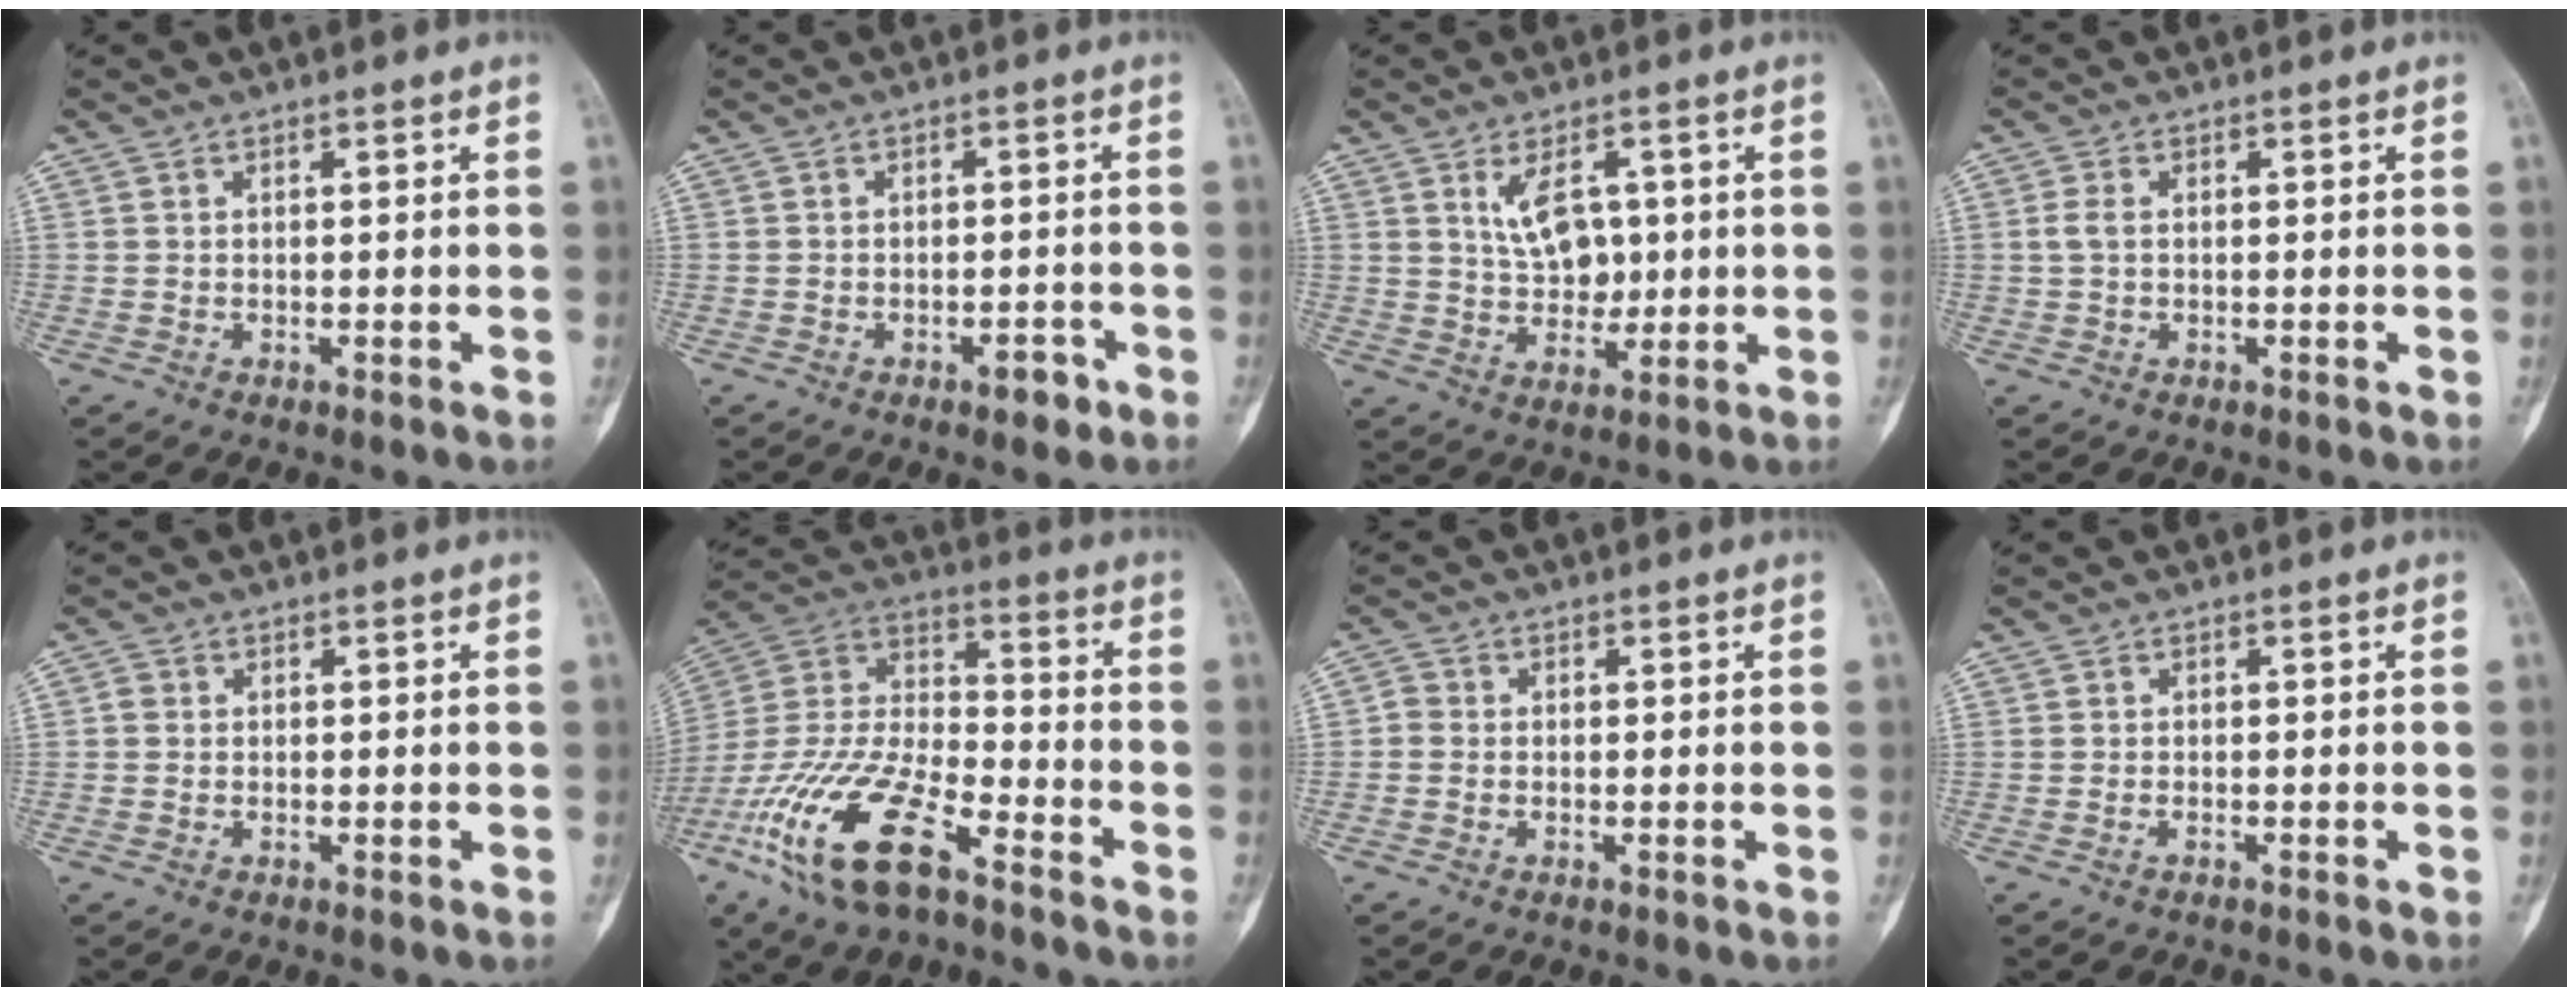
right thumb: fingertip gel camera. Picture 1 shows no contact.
{"total": 3.2, "force": [-1.9, 1.4, 2.2], "torque": [-0.020, 0.013, -0.024]}
{"total": 7.1, "force": [1.9, 4.4, 5.3], "torque": [-0.063, -0.012, 0.041]}
{"total": 2.1, "force": [0.2, 1.3, 1.7], "torque": [-0.043, 0.003, 0.003]}
{"total": 0.9, "force": [-0.2, 0.8, 0.4], "torque": [-0.001, 0.002, -0.007]}
{"total": 21.4, "force": [-12.1, 8.0, 15.6], "torque": [-0.336, 0.045, -0.234]}
{"total": 1.7, "force": [-0.6, 1.3, 0.8], "torque": [-0.008, 0.004, -0.020]}
{"total": 0.6, "force": [-0.4, 0.2, 0.3], "torque": [-0.008, 0.006, -0.007]}